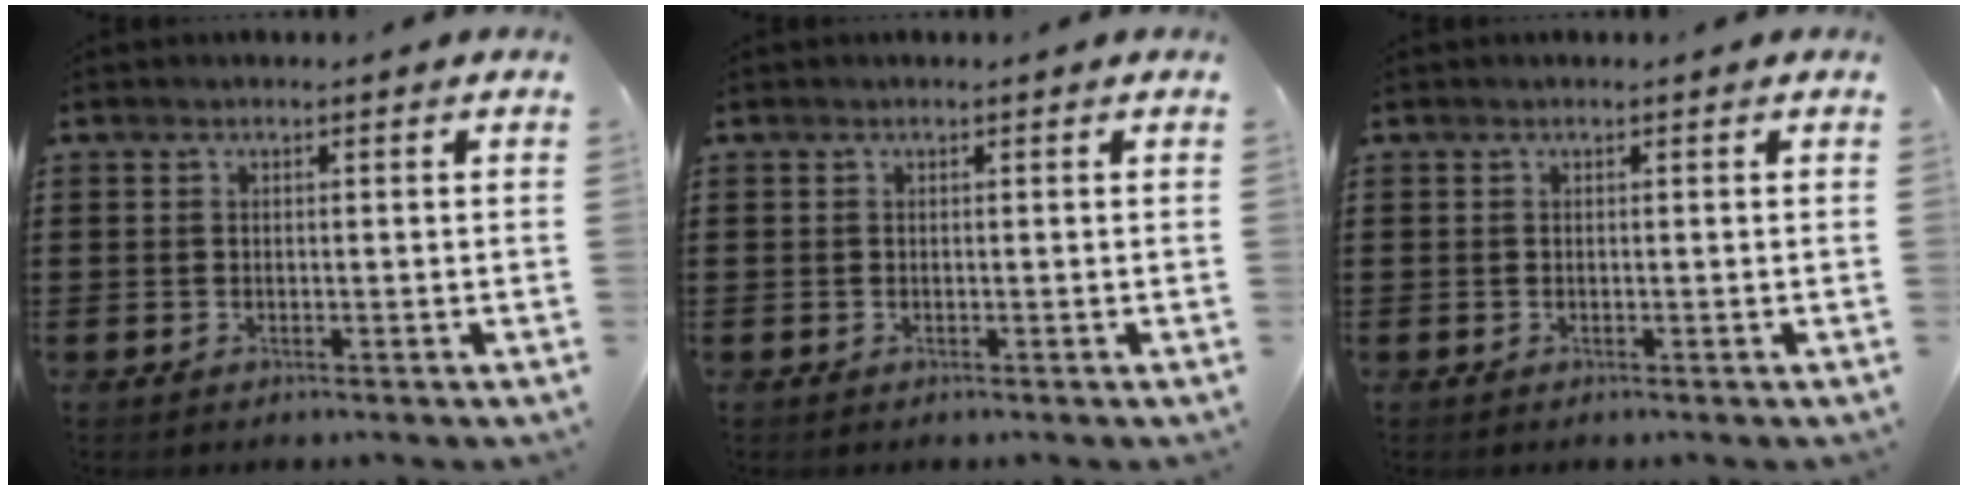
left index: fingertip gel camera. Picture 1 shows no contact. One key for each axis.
{"total": 0.0}
{"total": 0.0}